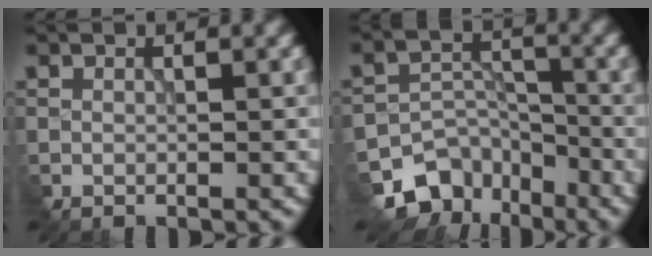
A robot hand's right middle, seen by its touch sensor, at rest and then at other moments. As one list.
[{"total": 6.4, "force": [-4.8, 3.9, 1.6], "torque": [-0.019, -0.012, -0.077]}]